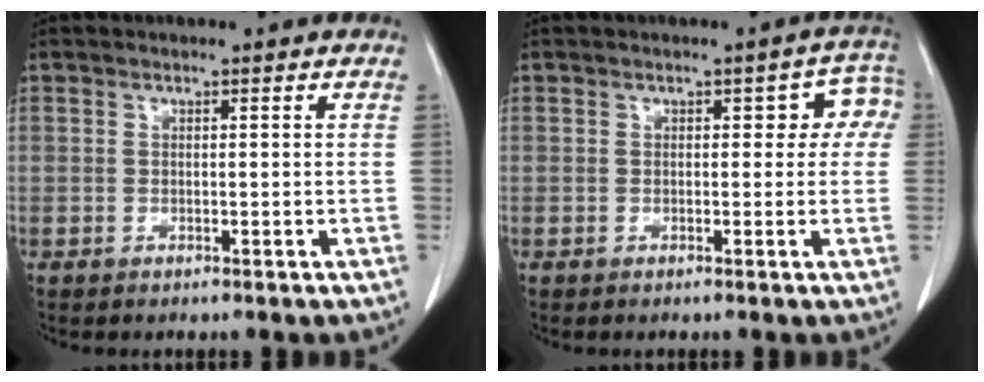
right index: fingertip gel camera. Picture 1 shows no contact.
{"total": 4.5, "force": [0.8, 2.6, 3.6], "torque": [-0.023, 0.027, 0.004]}